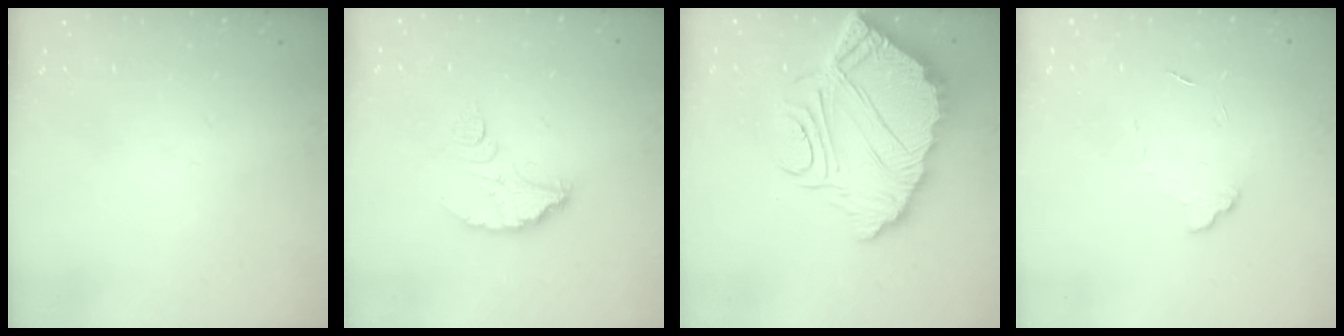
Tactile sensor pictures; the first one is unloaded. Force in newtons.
{"total": 7.6, "press": 7.6, "slide": 0.5}
{"total": 15.5, "press": 15.4, "slide": 1.1}
{"total": 5.7, "press": 5.7, "slide": 0.5}